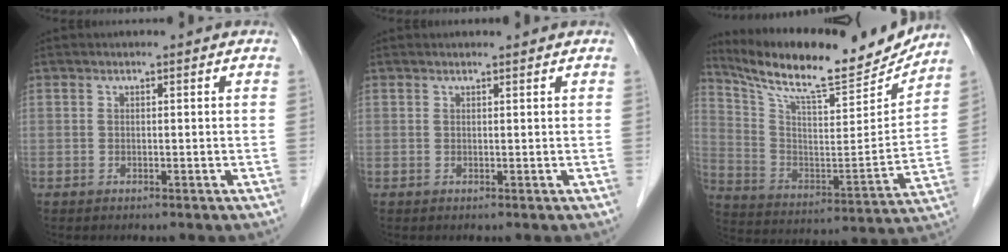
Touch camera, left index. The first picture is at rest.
{"total": 1.0, "force": [1.0, 0.0, 0.1], "torque": [-0.007, 0.005, 0.015]}
{"total": 21.3, "force": [19.0, 3.0, 9.0], "torque": [-0.166, -0.026, 0.299]}